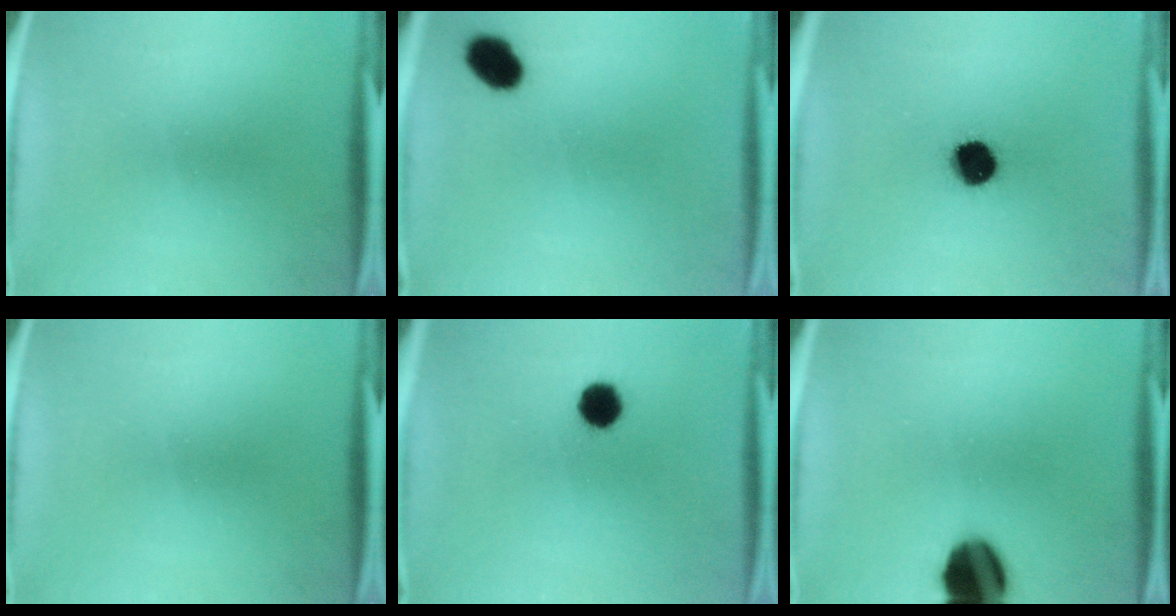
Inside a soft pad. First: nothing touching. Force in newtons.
{"total": 6.6}
{"total": 10.0}
{"total": 0.0}
{"total": 5.9}
{"total": 13.8}